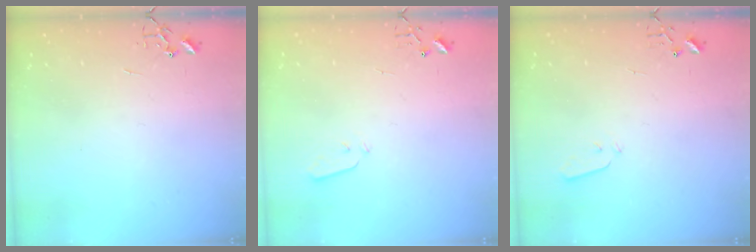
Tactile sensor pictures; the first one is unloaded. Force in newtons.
{"total": 3.0, "press": 2.9, "slide": 0.7}
{"total": 3.0, "press": 2.9, "slide": 0.7}